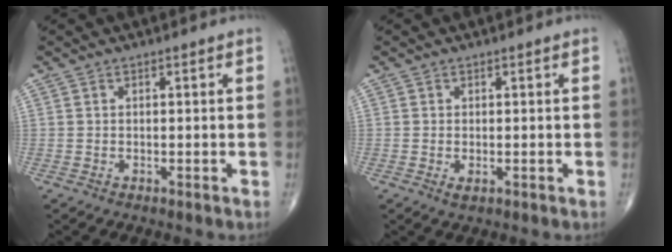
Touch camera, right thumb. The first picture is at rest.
{"total": 1.2, "force": [-0.3, 0.5, 1.0], "torque": [-0.017, -0.003, -0.003]}